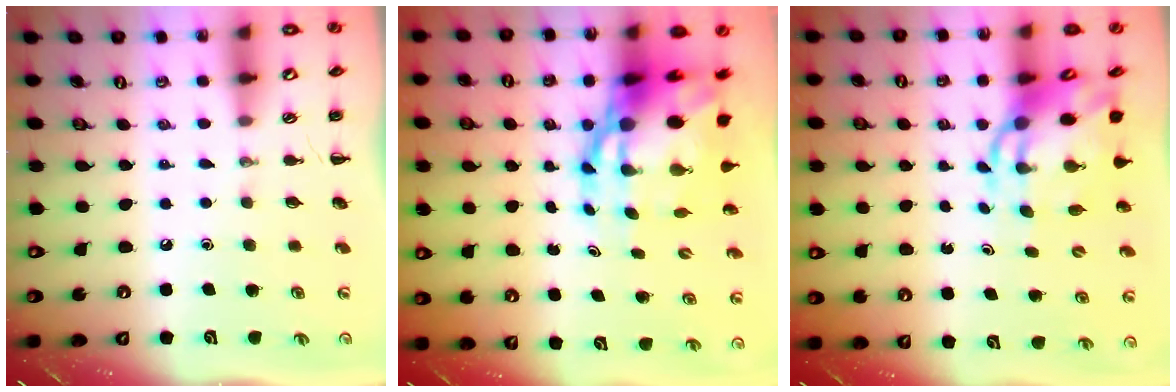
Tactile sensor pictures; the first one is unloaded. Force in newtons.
{"total": 13.3, "press": 12.8, "slide": 3.6}
{"total": 8.2, "press": 8.0, "slide": 1.9}